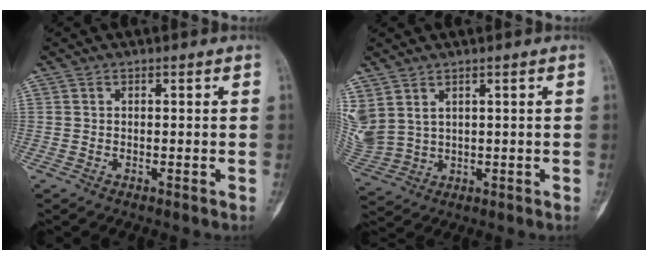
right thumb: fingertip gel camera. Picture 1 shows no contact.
{"total": 9.1, "force": [3.6, 6.2, 5.6], "torque": [-0.146, -0.009, 0.092]}